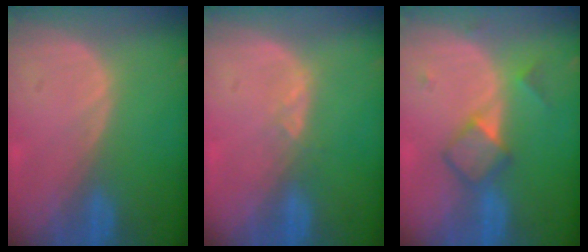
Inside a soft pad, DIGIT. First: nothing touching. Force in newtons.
{"total": 1.6, "press": 1.5, "slide": 0.7}
{"total": 4.8, "press": 4.6, "slide": 1.3}